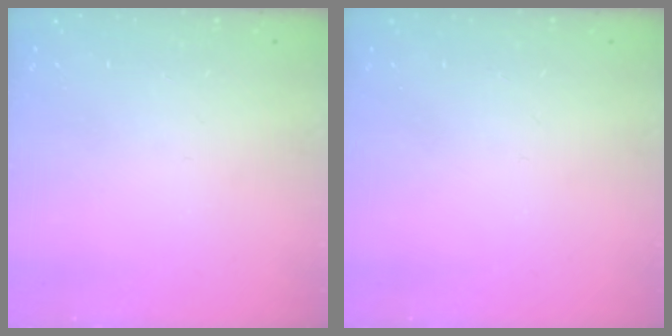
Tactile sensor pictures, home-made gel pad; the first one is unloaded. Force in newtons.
{"total": 0.0}